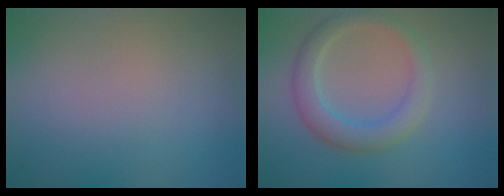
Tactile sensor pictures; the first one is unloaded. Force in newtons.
{"total": 3.4, "press": 3.4, "slide": 0.3}